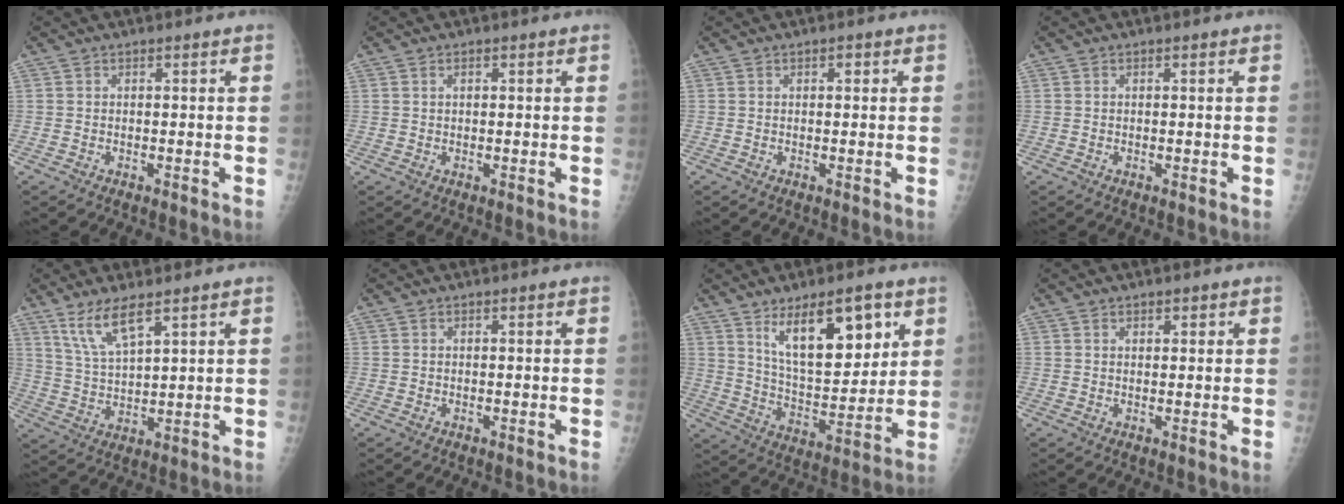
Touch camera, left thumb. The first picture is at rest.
{"total": 0.9, "force": [0.4, 0.5, 0.6], "torque": [-0.009, 0.000, 0.006]}
{"total": 1.1, "force": [0.5, 0.7, 0.8], "torque": [-0.004, 0.001, 0.006]}
{"total": 0.0}
{"total": 8.2, "force": [5.4, 2.1, 5.8], "torque": [-0.116, -0.025, 0.116]}
{"total": 0.0}
{"total": 16.6, "force": [8.2, 7.0, 12.6], "torque": [-0.161, -0.049, 0.149]}
{"total": 1.8, "force": [1.1, 1.0, 1.0], "torque": [-0.004, -0.004, 0.015]}